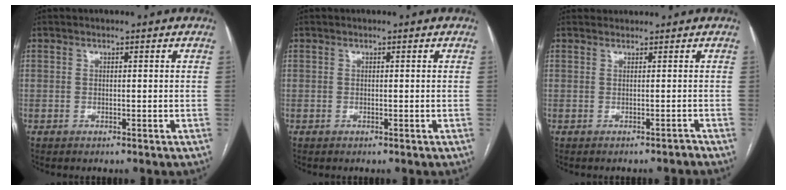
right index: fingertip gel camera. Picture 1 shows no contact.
{"total": 0.0}
{"total": 0.6, "force": [0.0, 0.5, 0.4], "torque": [-0.013, 0.019, 0.003]}